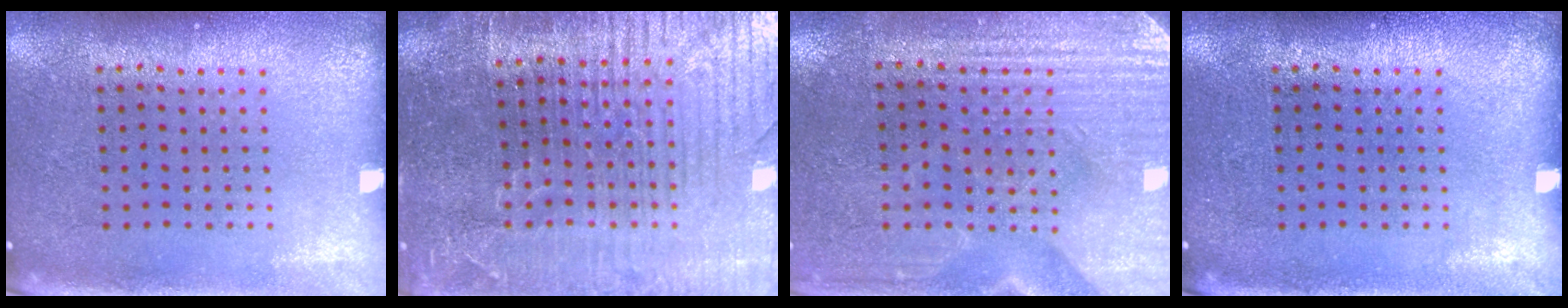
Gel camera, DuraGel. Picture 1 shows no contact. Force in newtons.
{"total": 5.2, "press": 4.8, "slide": 2.2}
{"total": 3.4, "press": 3.2, "slide": 1.2}
{"total": 0.0}